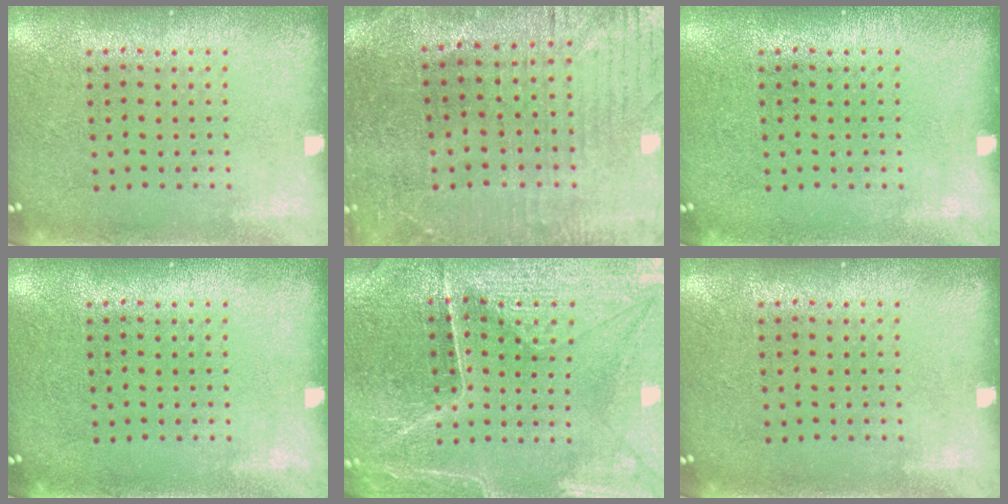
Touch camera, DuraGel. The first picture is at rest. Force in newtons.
{"total": 1.4, "press": 1.3, "slide": 0.5}
{"total": 0.0}
{"total": 0.0}
{"total": 3.4, "press": 3.4, "slide": 0.3}
{"total": 0.0}